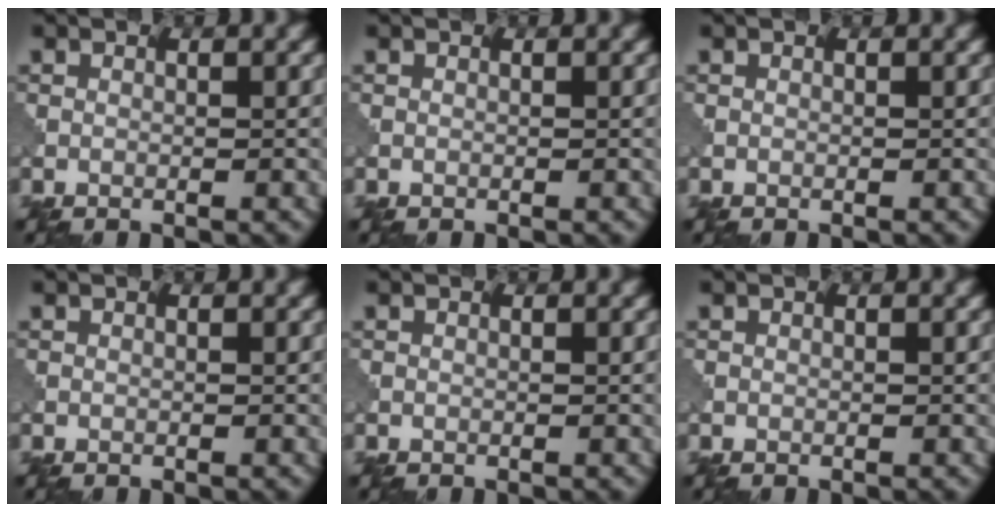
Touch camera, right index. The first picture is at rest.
{"total": 0.0}
{"total": 0.0}
{"total": 0.0}
{"total": 0.0}
{"total": 0.0}